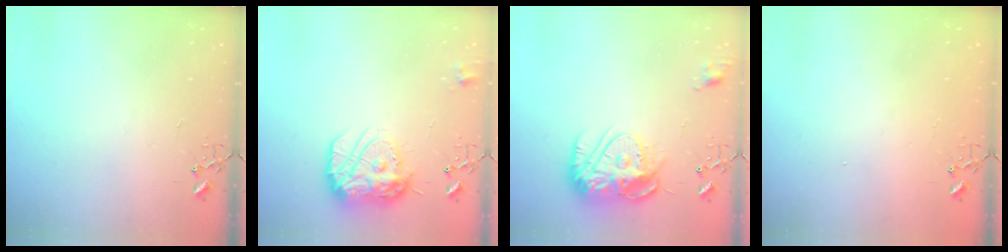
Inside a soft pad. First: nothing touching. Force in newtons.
{"total": 15.7, "press": 15.7, "slide": 1.4}
{"total": 16.7, "press": 16.6, "slide": 1.5}
{"total": 1.2, "press": 1.2, "slide": 0.1}